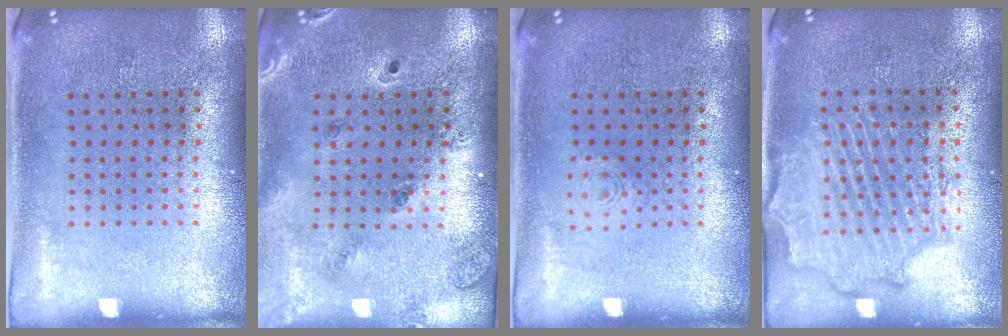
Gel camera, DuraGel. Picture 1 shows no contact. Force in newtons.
{"total": 1.4, "press": 1.4, "slide": 0.3}
{"total": 0.6, "press": 0.6, "slide": 0.1}
{"total": 2.2, "press": 2.1, "slide": 0.5}